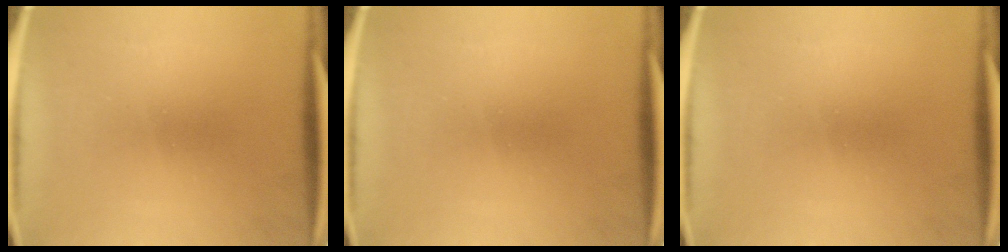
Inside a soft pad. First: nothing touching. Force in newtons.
{"total": 0.0}
{"total": 0.0}